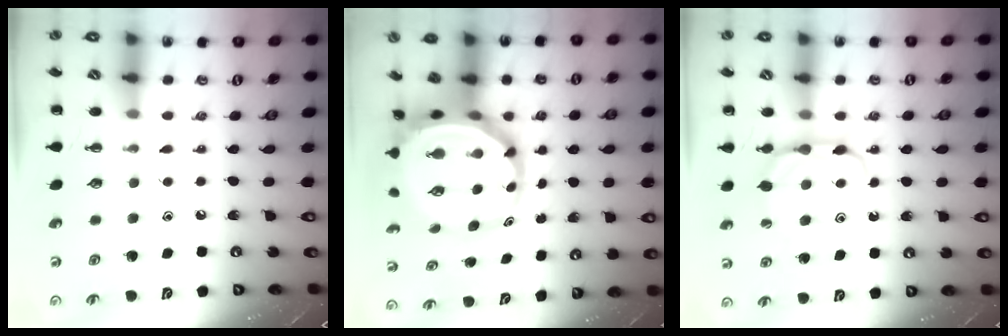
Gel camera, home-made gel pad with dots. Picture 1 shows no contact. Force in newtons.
{"total": 8.1, "press": 7.8, "slide": 2.2}
{"total": 5.3, "press": 5.2, "slide": 0.9}